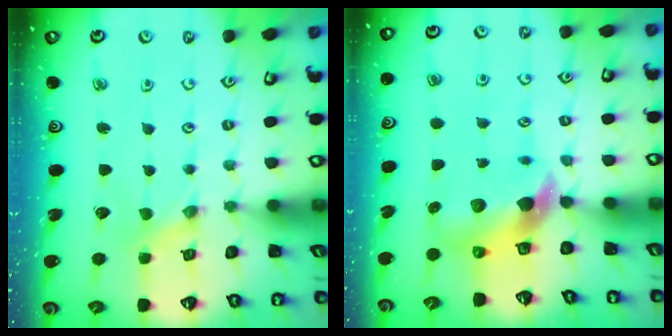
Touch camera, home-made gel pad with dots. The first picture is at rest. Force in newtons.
{"total": 6.6, "press": 6.5, "slide": 0.9}